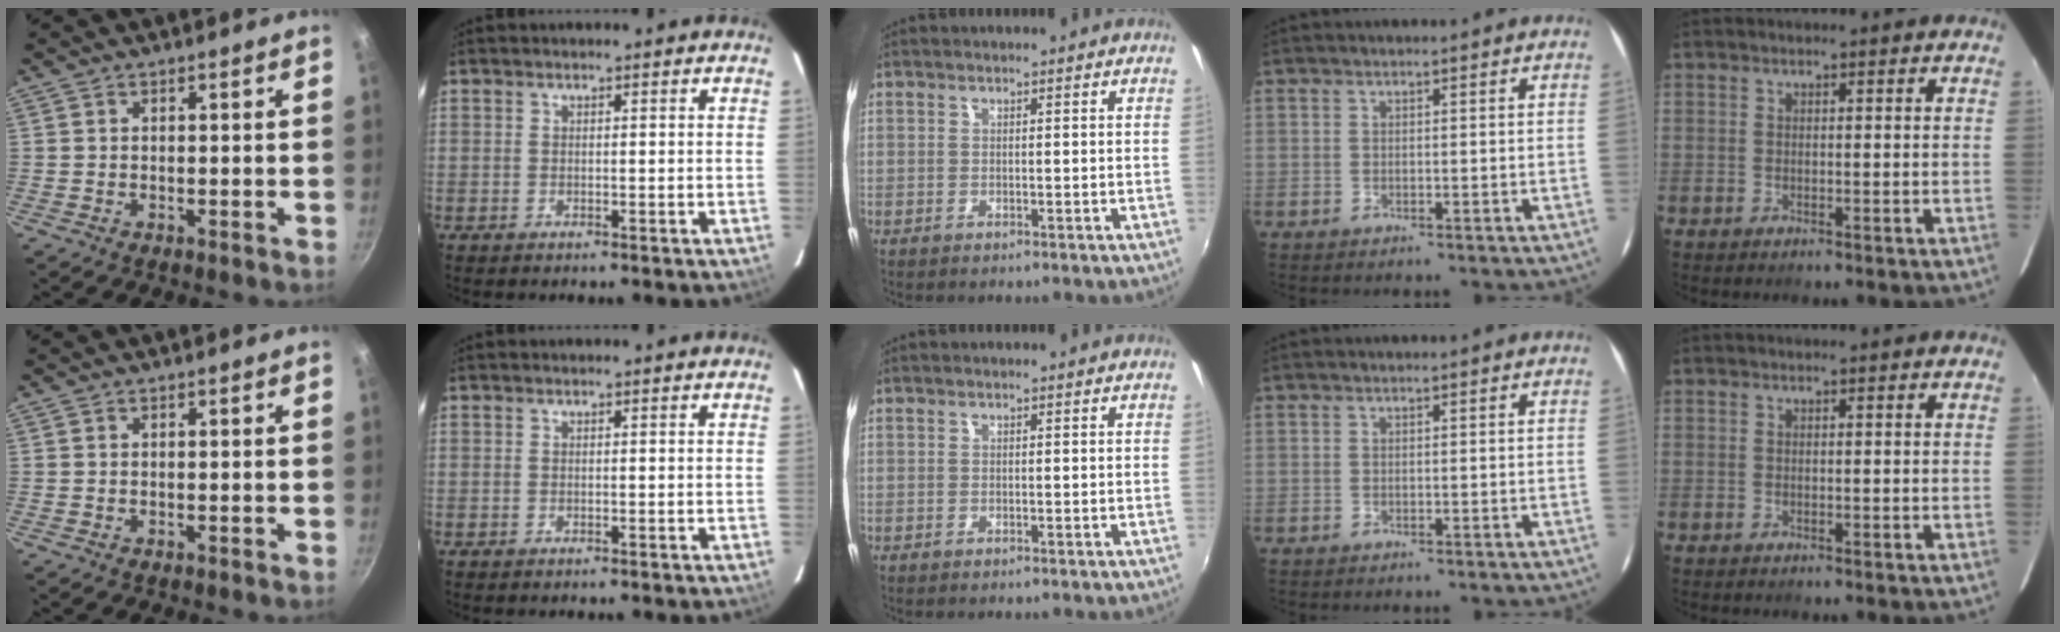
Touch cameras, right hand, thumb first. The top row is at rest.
{}